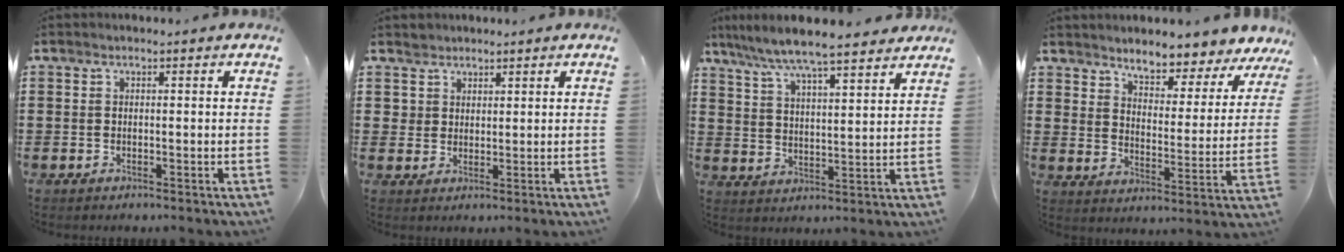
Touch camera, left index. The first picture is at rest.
{"total": 2.8, "force": [1.9, 2.0, -0.4], "torque": [0.004, 0.003, 0.037]}
{"total": 6.4, "force": [5.9, -0.1, 2.5], "torque": [-0.074, -0.033, 0.100]}
{"total": 4.8, "force": [4.8, 0.5, 0.7], "torque": [-0.034, -0.040, 0.075]}